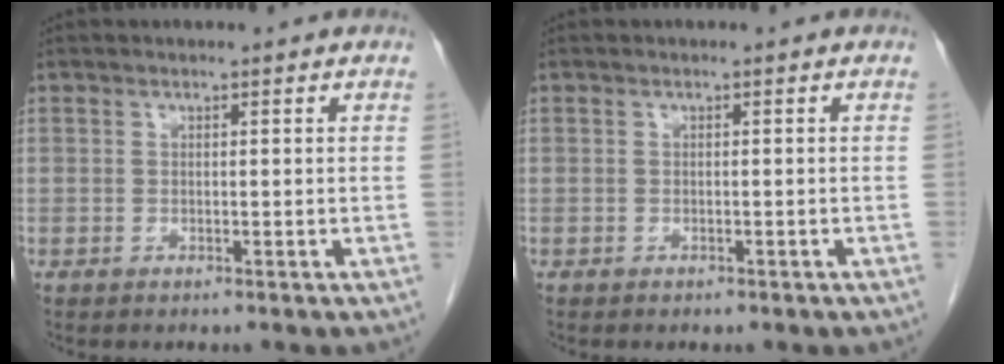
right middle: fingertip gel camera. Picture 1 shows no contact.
{"total": 0.5, "force": [-0.4, 0.3, 0.2], "torque": [-0.008, 0.000, -0.005]}